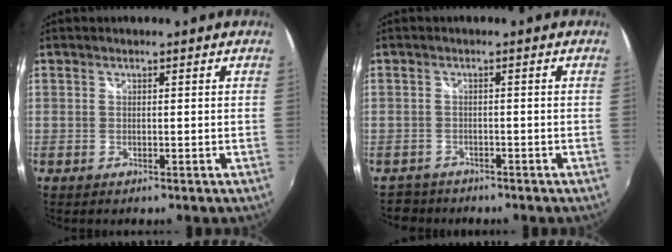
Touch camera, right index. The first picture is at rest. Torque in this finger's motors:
{"motor_torque": [0.01, -0.05, -0.08, -0.12]}